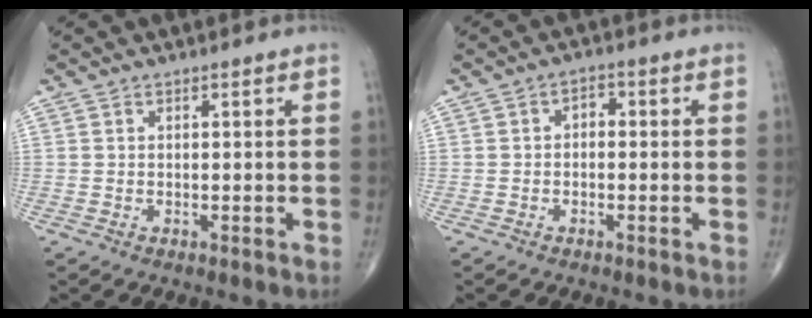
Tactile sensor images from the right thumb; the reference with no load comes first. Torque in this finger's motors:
{"motor_torque": [-0.25, -0.07, 0.25, 0.02, 0.08]}